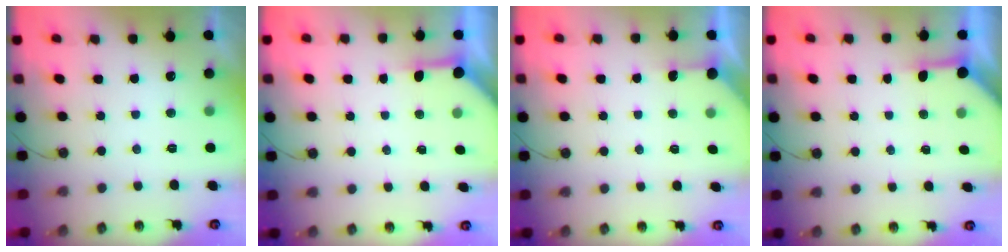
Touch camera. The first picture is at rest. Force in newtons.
{"total": 3.9, "press": 3.9, "slide": 0.5}
{"total": 2.4, "press": 2.4, "slide": 0.3}
{"total": 3.9, "press": 3.9, "slide": 0.5}